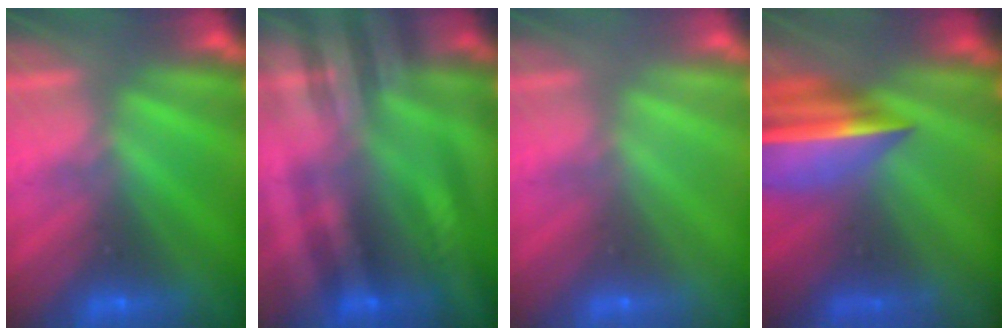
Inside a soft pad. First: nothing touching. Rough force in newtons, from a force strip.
{"total": 2.6}
{"total": 3.3}
{"total": 7.0}